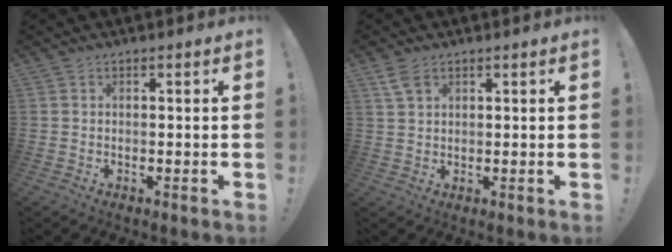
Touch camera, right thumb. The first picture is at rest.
{"total": 4.3, "force": [2.4, 2.4, 2.6], "torque": [-0.039, -0.008, 0.045]}